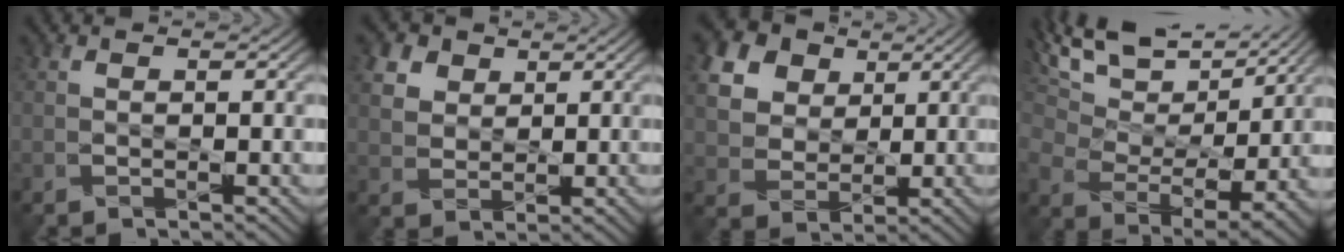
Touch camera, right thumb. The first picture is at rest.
{"total": 6.3, "force": [3.5, 4.5, 2.8], "torque": [-0.108, 0.007, 0.070]}
{"total": 16.4, "force": [7.2, 13.0, 7.1], "torque": [-0.228, 0.024, 0.151]}
{"total": 13.5, "force": [10.0, 5.8, 6.9], "torque": [-0.181, 0.017, 0.163]}